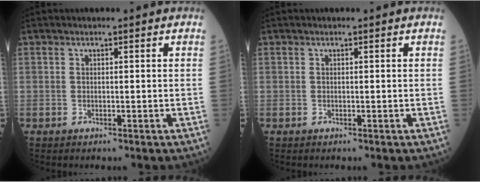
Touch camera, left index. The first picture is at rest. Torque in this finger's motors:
{"motor_torque": [0.00, 0.00, 0.00, 0.00]}